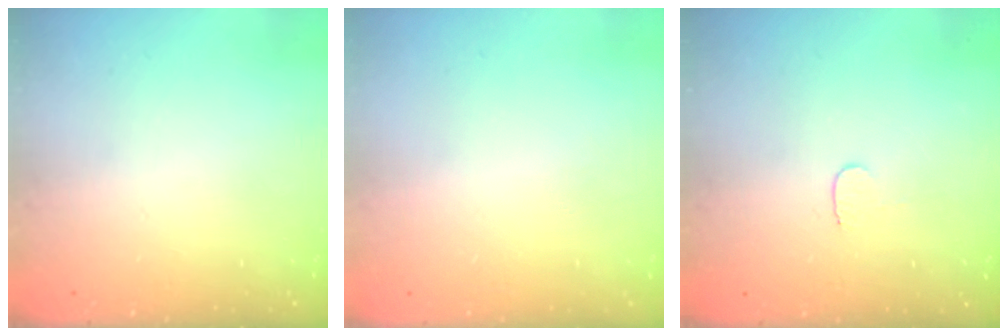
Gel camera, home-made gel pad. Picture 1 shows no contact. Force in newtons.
{"total": 0.6, "press": 0.5, "slide": 0.2}
{"total": 3.2, "press": 3.2, "slide": 0.3}